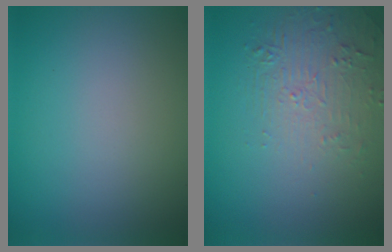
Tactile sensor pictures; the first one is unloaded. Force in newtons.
{"total": 2.2, "press": 1.3, "slide": 1.8}